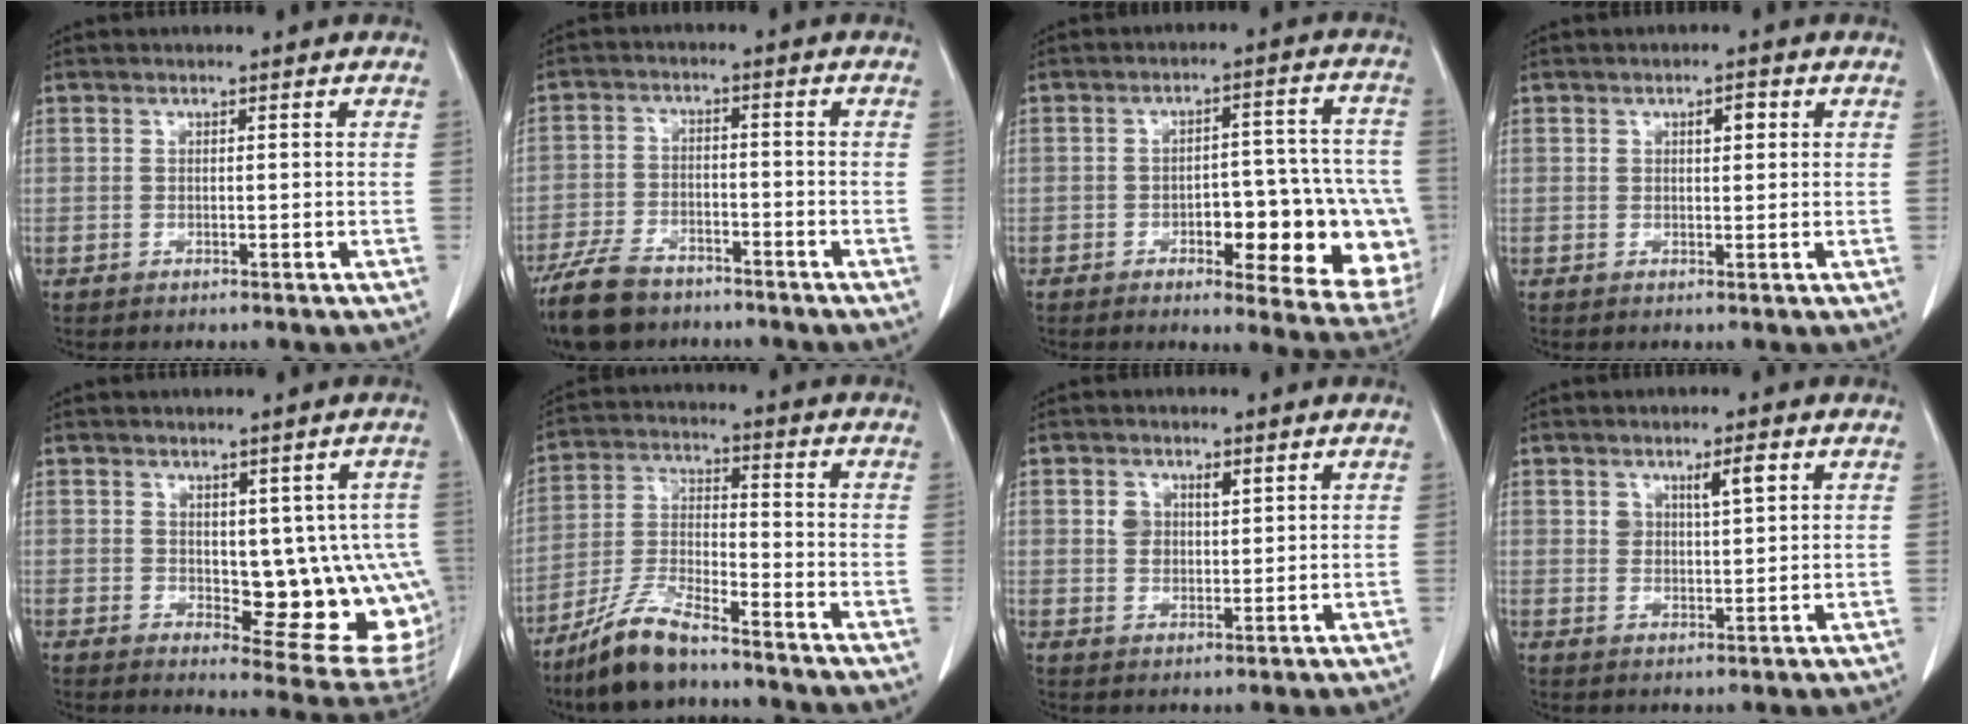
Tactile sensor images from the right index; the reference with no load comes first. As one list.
[{"total": 9.1, "force": [-7.2, 4.1, 3.8], "torque": [-0.079, -0.013, -0.129]}, {"total": 17.9, "force": [-4.9, 5.9, 16.1], "torque": [-0.122, 0.037, -0.038]}, {"total": 2.3, "force": [0.9, 1.1, 1.8], "torque": [-0.027, 0.004, 0.014]}, {"total": 12.9, "force": [-0.1, 5.4, 11.7], "torque": [-0.110, 0.000, 0.013]}, {"total": 9.8, "force": [-7.9, 1.8, 5.6], "torque": [-0.121, -0.017, -0.154]}, {"total": 3.7, "force": [1.6, 2.6, 2.2], "torque": [-0.036, 0.005, 0.032]}, {"total": 3.9, "force": [2.0, 1.2, 3.1], "torque": [-0.052, 0.000, 0.036]}]